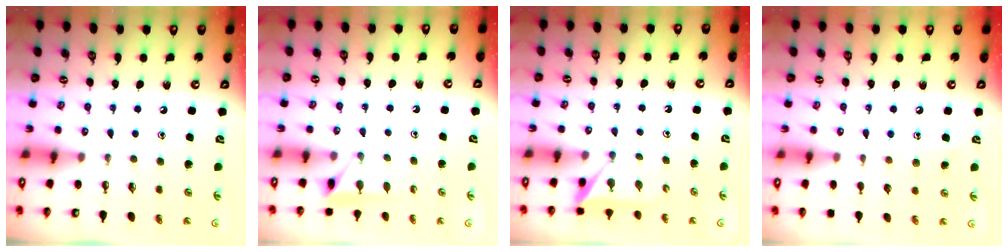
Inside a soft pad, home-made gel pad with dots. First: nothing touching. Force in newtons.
{"total": 3.7, "press": 3.7, "slide": 0.3}
{"total": 3.6, "press": 3.5, "slide": 0.4}
{"total": 8.0, "press": 8.0, "slide": 0.6}